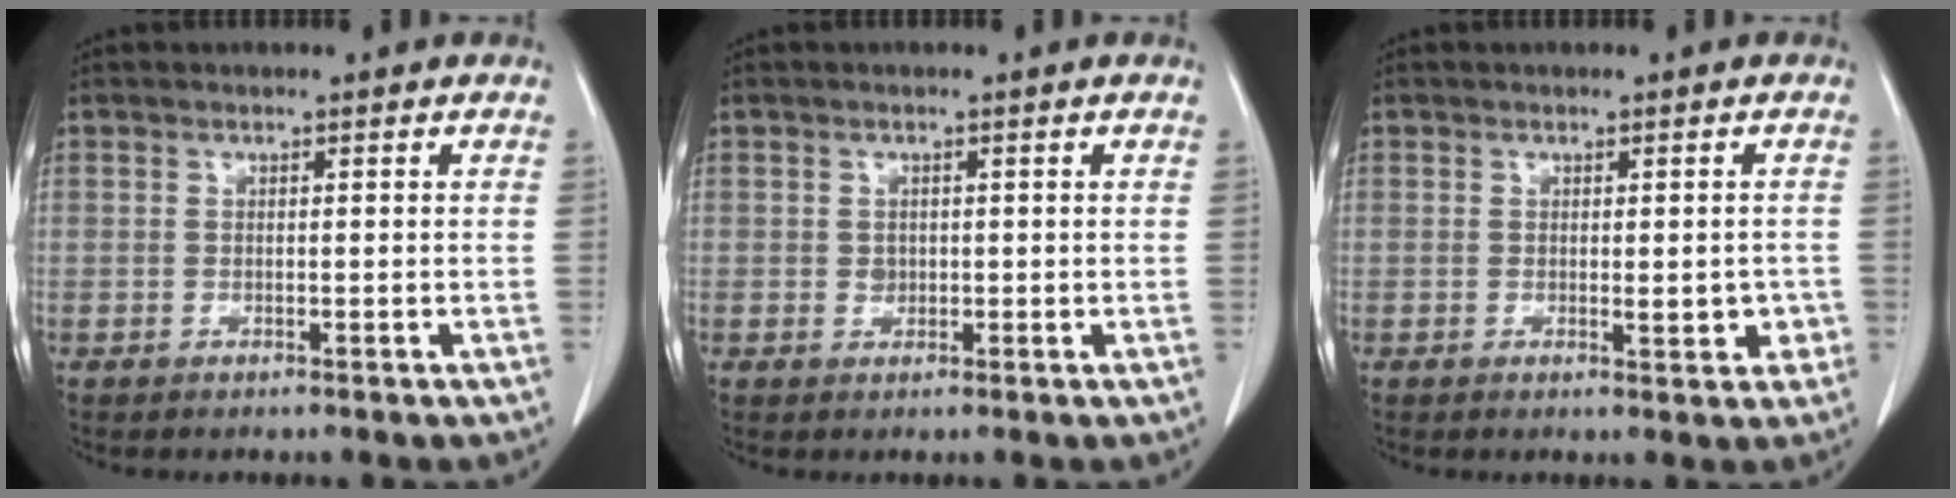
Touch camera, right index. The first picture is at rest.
{"total": 1.2, "force": [0.1, 1.0, 0.6], "torque": [-0.011, 0.000, 0.003]}
{"total": 3.3, "force": [-0.6, 1.2, 3.0], "torque": [-0.034, -0.002, -0.005]}